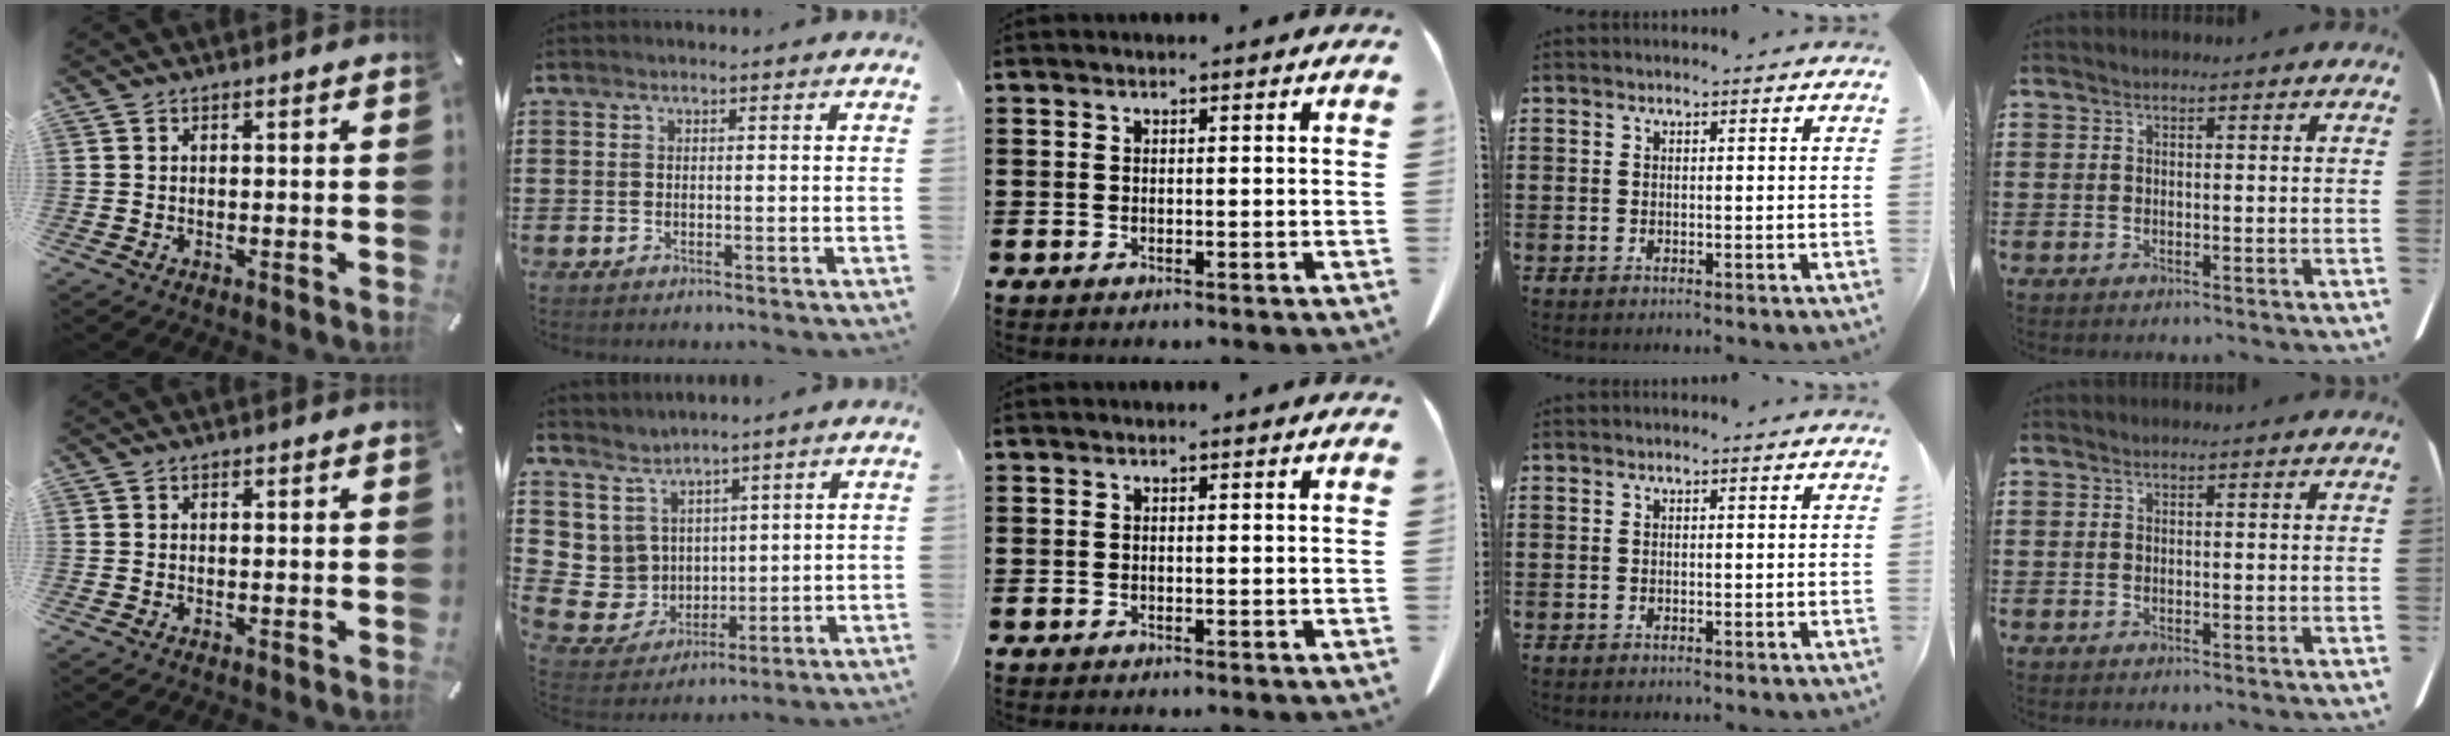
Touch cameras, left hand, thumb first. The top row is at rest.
{"index": {"total": 6.8, "force": [2.7, 6.2, 0.3], "torque": [-0.059, -0.025, 0.057]}}